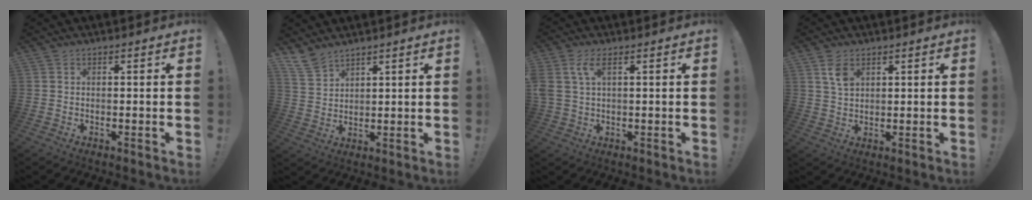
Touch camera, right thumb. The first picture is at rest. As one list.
[{"total": 7.3, "force": [6.0, 3.4, 2.4], "torque": [-0.044, -0.039, 0.118]}, {"total": 5.1, "force": [2.0, 1.8, 4.4], "torque": [-0.089, -0.003, 0.035]}, {"total": 5.0, "force": [2.4, 2.8, 3.3], "torque": [-0.048, -0.010, 0.043]}]